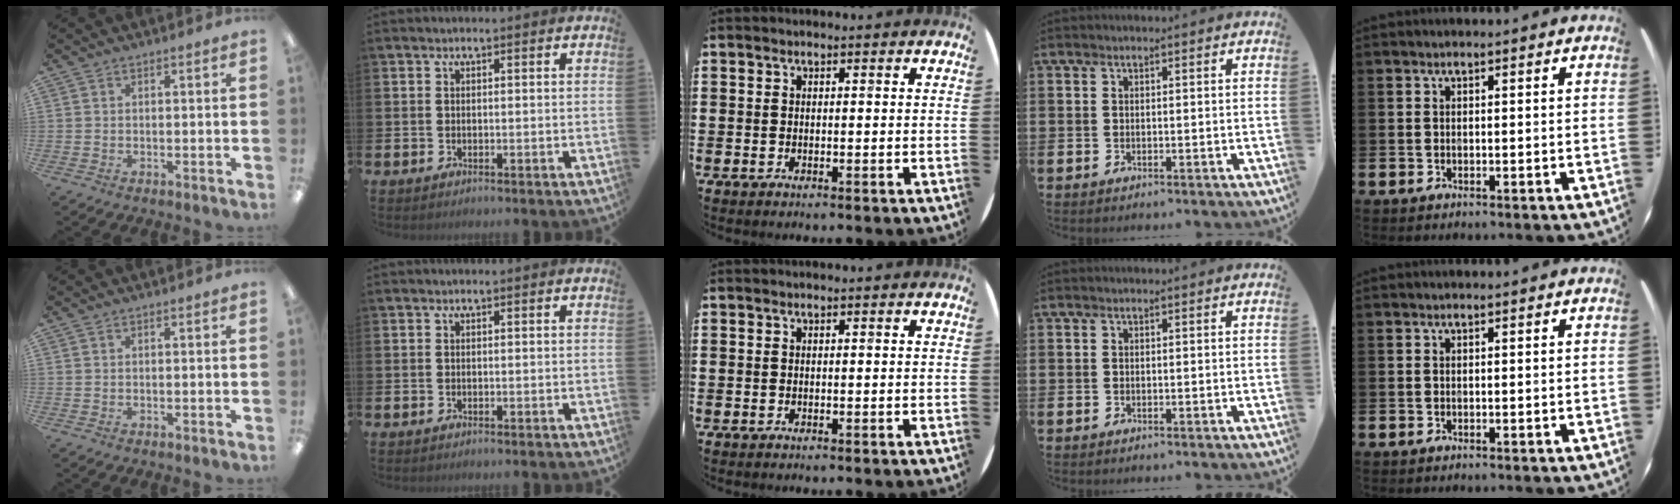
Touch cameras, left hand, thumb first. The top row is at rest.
{}